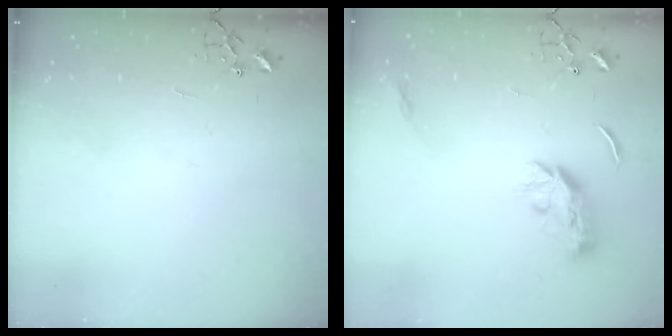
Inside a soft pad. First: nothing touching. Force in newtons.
{"total": 9.9, "press": 9.9, "slide": 0.3}